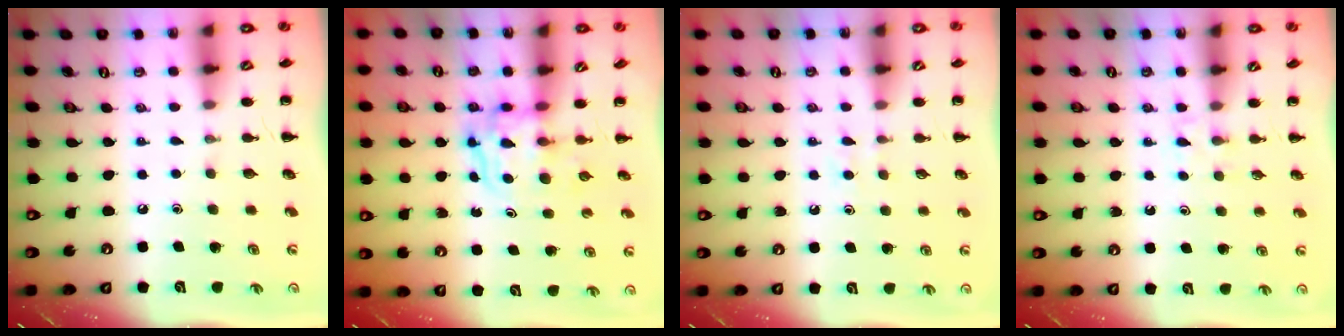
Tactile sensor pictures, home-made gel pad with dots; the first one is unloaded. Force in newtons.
{"total": 3.6, "press": 3.6, "slide": 0.2}
{"total": 2.6, "press": 2.5, "slide": 0.9}
{"total": 2.2, "press": 2.0, "slide": 1.0}